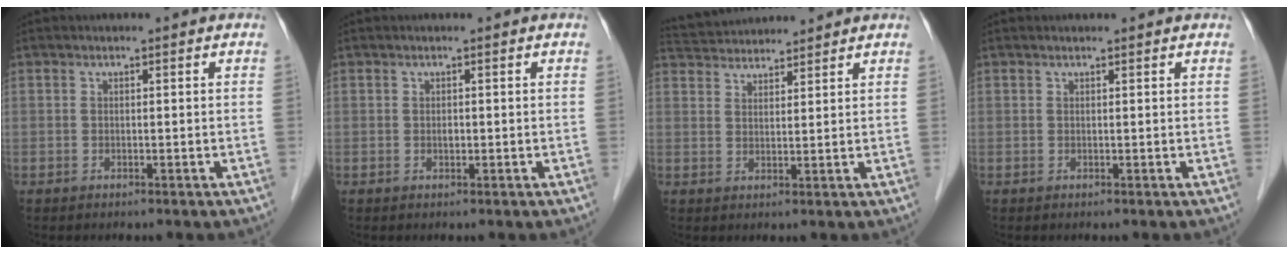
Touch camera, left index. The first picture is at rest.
{"total": 0.6, "force": [0.0, 0.4, 0.4], "torque": [-0.009, 0.001, 0.000]}
{"total": 8.0, "force": [7.8, 1.0, 1.5], "torque": [-0.035, 0.036, 0.130]}
{"total": 1.0, "force": [1.0, 0.1, 0.3], "torque": [-0.009, 0.011, 0.016]}